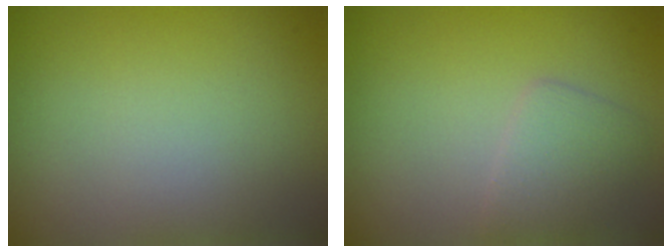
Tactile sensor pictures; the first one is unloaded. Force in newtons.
{"total": 2.3, "press": 2.3, "slide": 0.0}